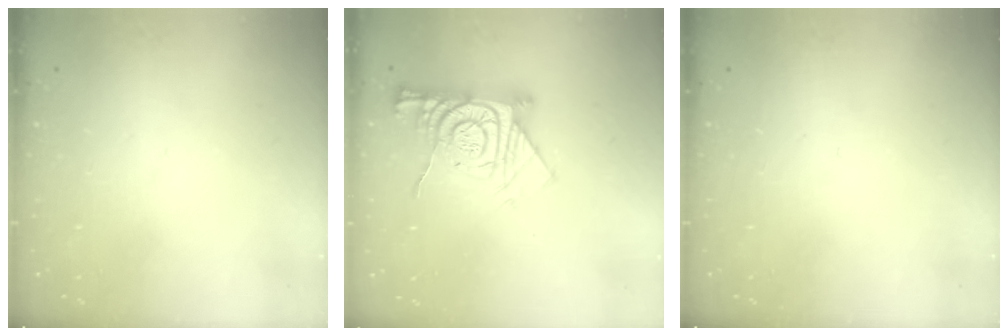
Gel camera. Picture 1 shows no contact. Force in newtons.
{"total": 13.6, "press": 13.5, "slide": 1.3}
{"total": 0.0}